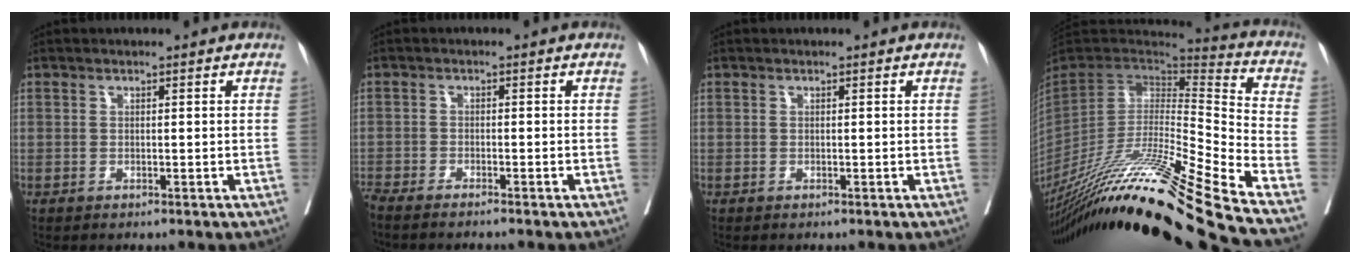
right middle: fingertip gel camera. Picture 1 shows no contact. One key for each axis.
{"total": 2.6, "fx": -1.8, "fy": -1.0, "fz": 1.7, "tx": -0.010, "ty": -0.014, "tz": -0.027}
{"total": 0.0}
{"total": 30.3, "fx": -22.3, "fy": -3.0, "fz": 20.4, "tx": -0.305, "ty": -0.081, "tz": -0.387}